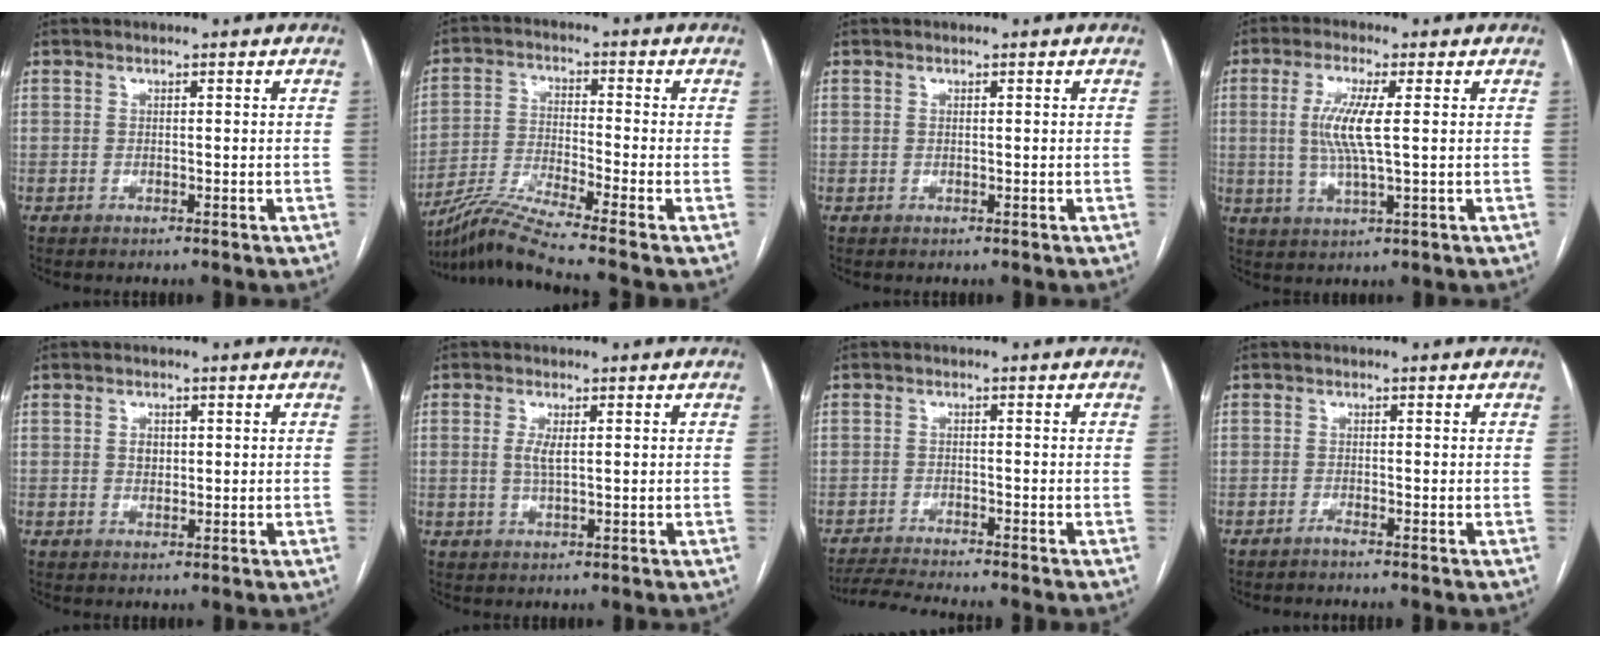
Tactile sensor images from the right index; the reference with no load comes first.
{"total": 9.7, "force": [-8.4, -2.6, 4.1], "torque": [-0.084, -0.020, -0.158]}
{"total": 0.0}
{"total": 7.1, "force": [0.8, 0.7, 7.1], "torque": [-0.151, -0.002, 0.016]}
{"total": 1.9, "force": [0.4, 1.4, 1.3], "torque": [-0.021, 0.000, 0.008]}
{"total": 2.7, "force": [0.5, 0.7, 2.6], "torque": [-0.056, -0.003, 0.011]}
{"total": 6.1, "force": [-5.6, -1.2, 2.0], "torque": [-0.033, -0.019, -0.094]}
{"total": 1.1, "force": [-0.9, -0.4, 0.4], "torque": [-0.006, 0.004, -0.018]}